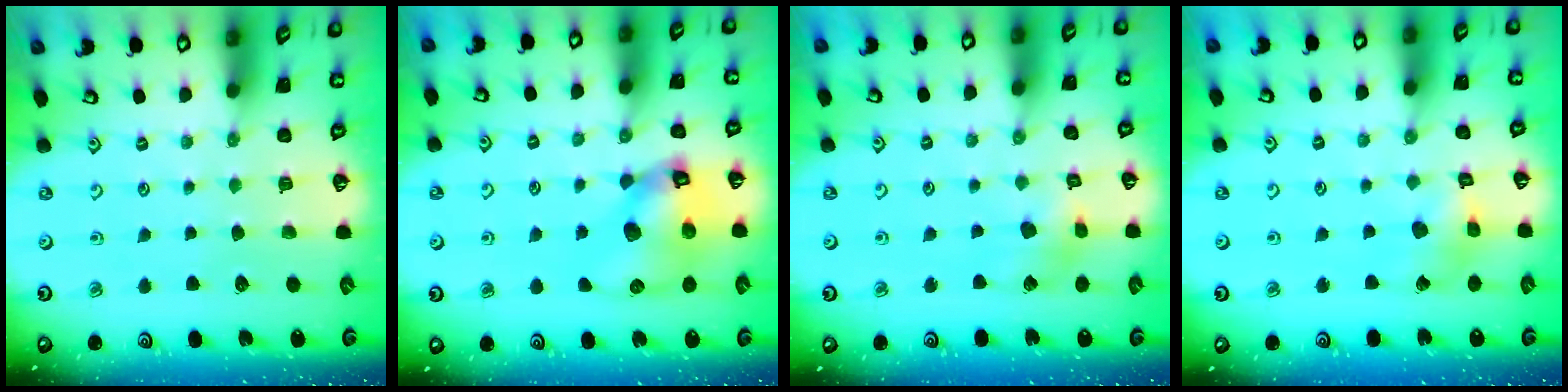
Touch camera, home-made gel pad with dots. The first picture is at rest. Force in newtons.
{"total": 12.8, "press": 12.7, "slide": 1.8}
{"total": 7.2, "press": 7.2, "slide": 0.9}
{"total": 7.4, "press": 7.4, "slide": 0.6}